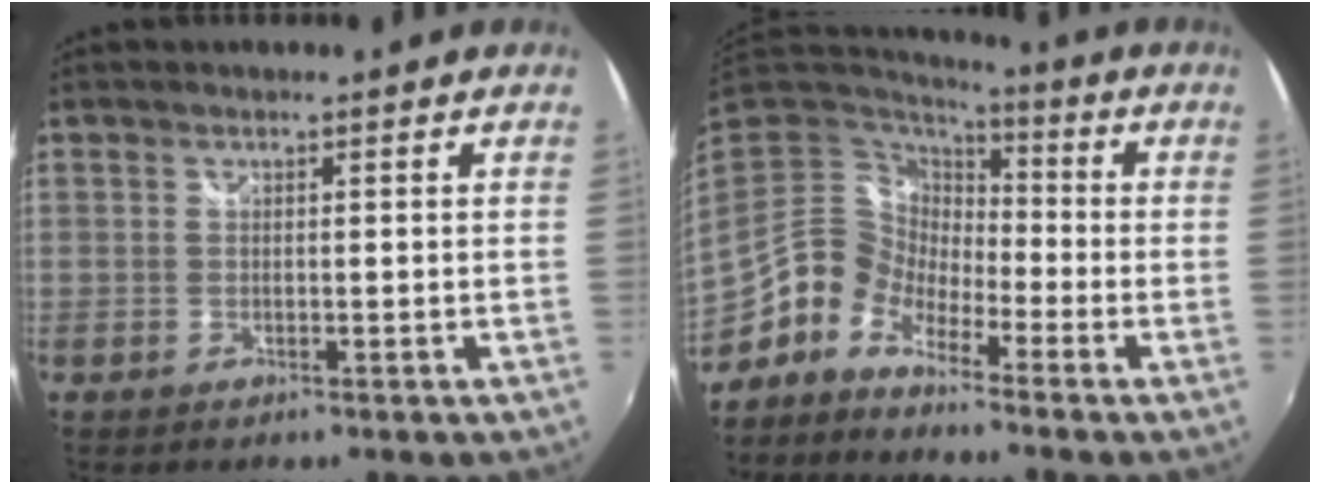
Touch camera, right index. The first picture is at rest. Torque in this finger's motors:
{"motor_torque": [0.03, 0.00, -0.60, -0.21]}